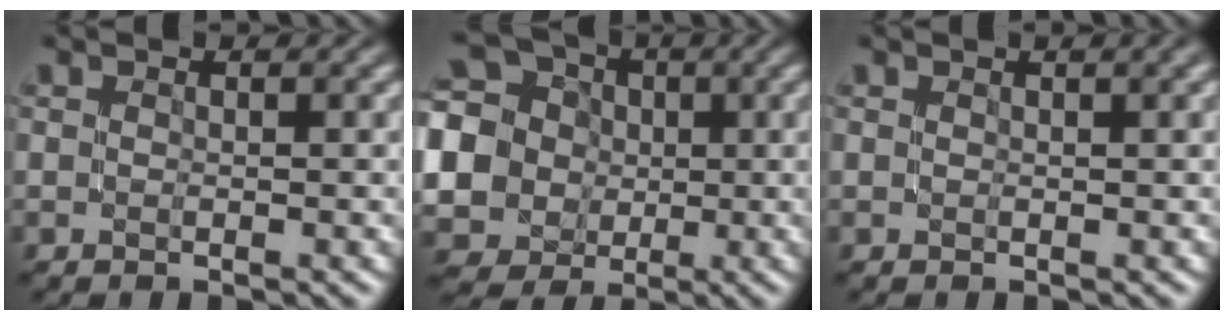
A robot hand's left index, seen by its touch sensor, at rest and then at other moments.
{"total": 13.0, "force": [0.5, 11.9, 5.2], "torque": [-0.167, 0.019, -0.010]}
{"total": 2.9, "force": [1.5, 1.1, 2.2], "torque": [-0.013, 0.004, 0.004]}